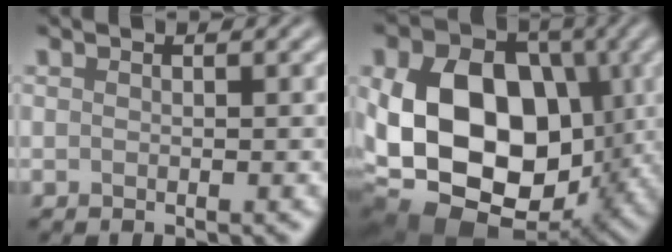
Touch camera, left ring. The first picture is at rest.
{"total": 17.3, "force": [-2.0, 12.4, 11.9], "torque": [-0.202, -0.006, -0.028]}